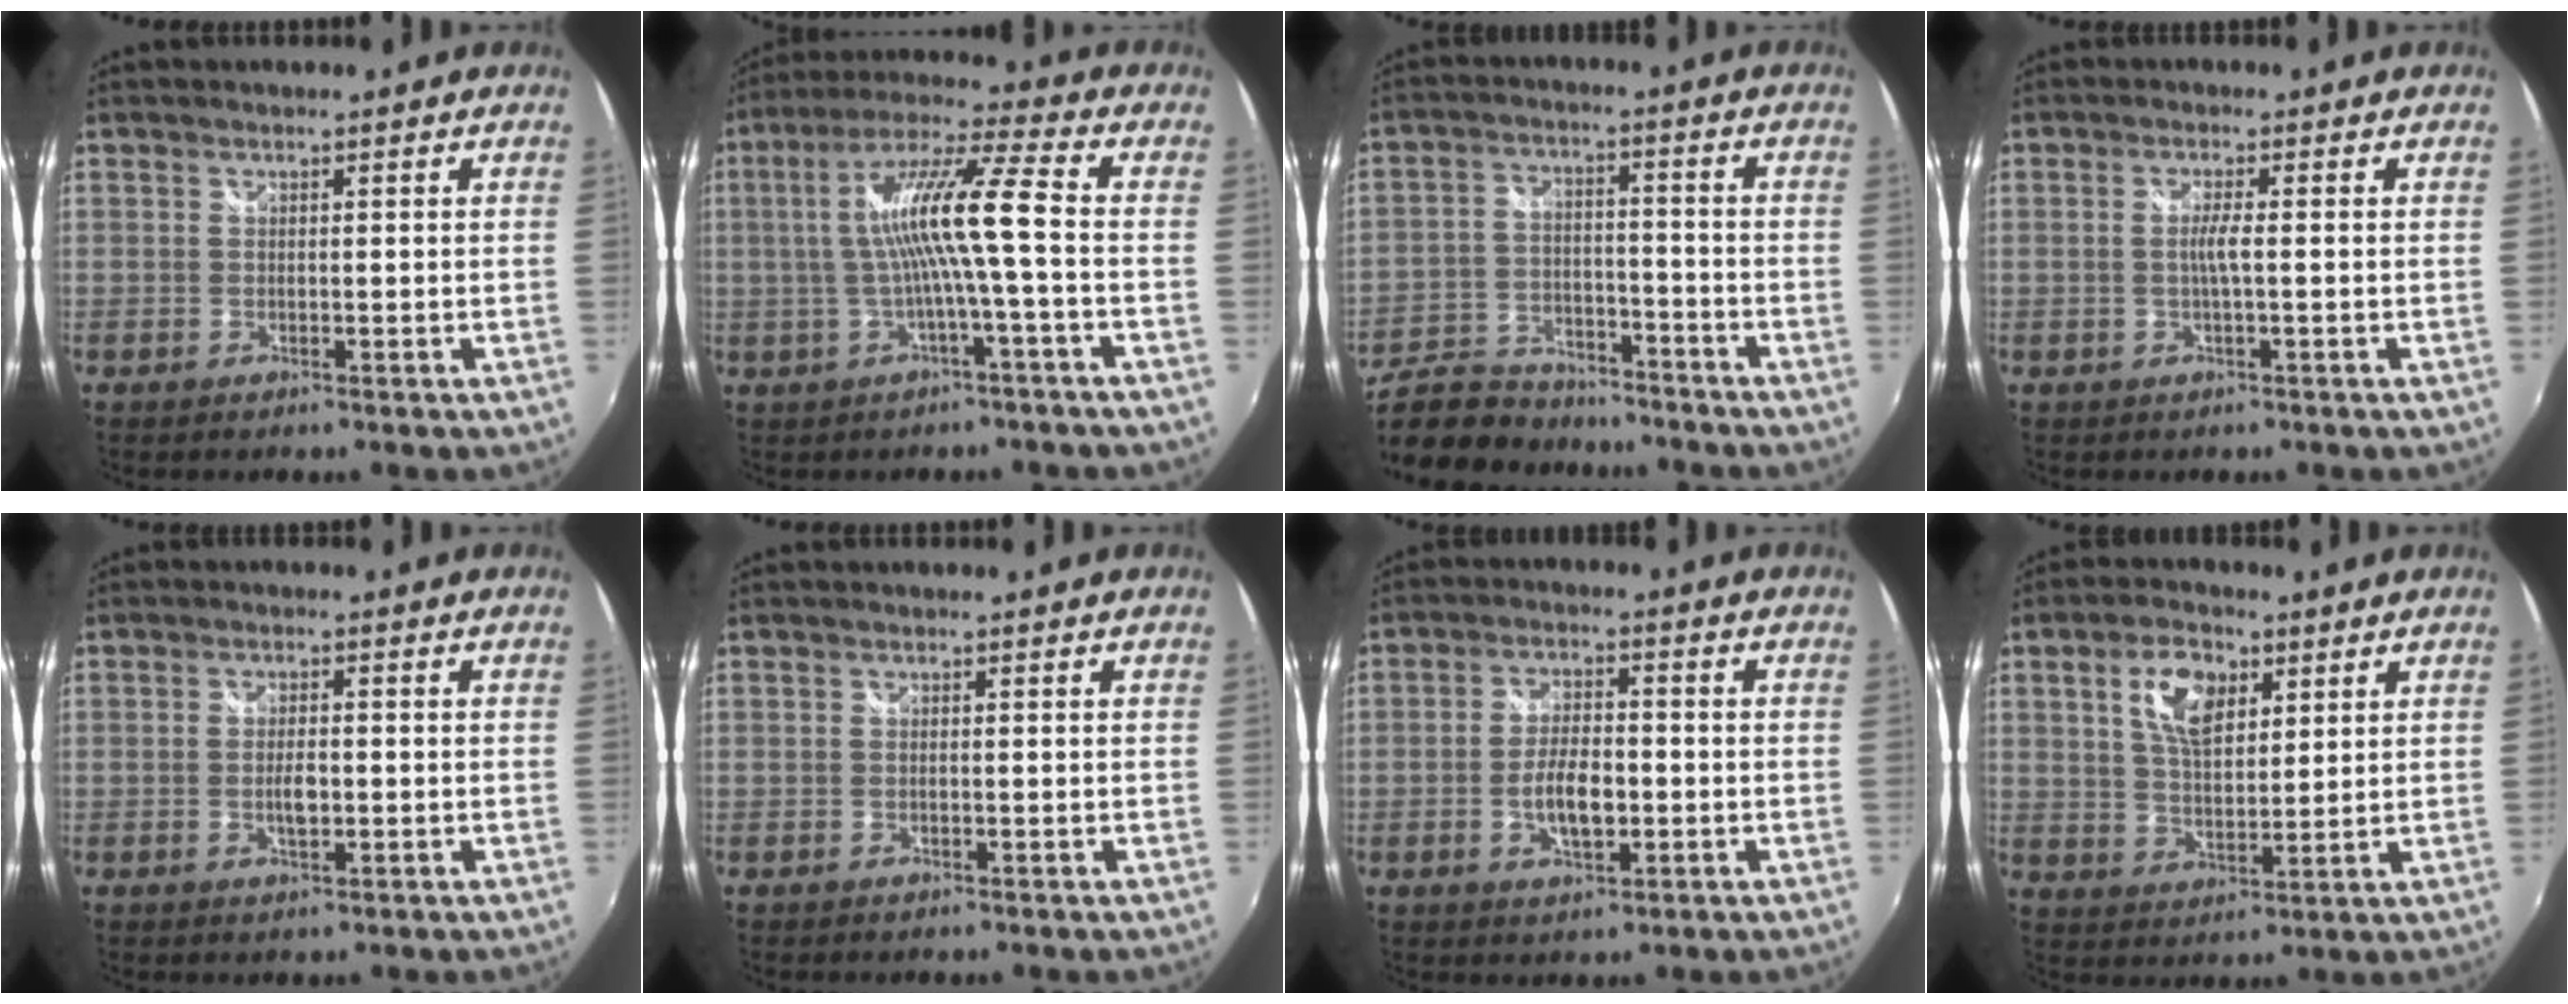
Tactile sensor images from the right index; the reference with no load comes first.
{"total": 11.4, "force": [-1.3, -0.5, 11.4], "torque": [-0.213, 0.012, -0.017]}
{"total": 19.1, "force": [-15.5, 7.8, 7.9], "torque": [-0.184, -0.010, -0.246]}
{"total": 3.8, "force": [-0.7, 0.4, 3.7], "torque": [-0.070, 0.002, -0.011]}
{"total": 3.1, "force": [-0.7, 1.3, 2.7], "torque": [-0.050, -0.003, -0.011]}
{"total": 0.0}
{"total": 6.8, "force": [-1.8, 3.1, 5.8], "torque": [-0.116, 0.001, -0.028]}
{"total": 9.0, "force": [3.7, 4.8, 6.6], "torque": [-0.121, 0.015, 0.068]}